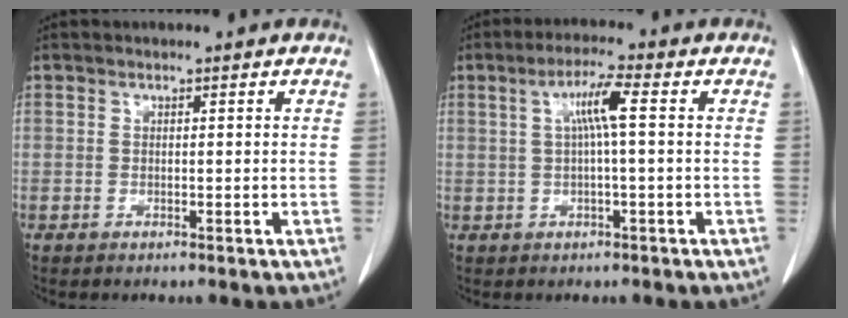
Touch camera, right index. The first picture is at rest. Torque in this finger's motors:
{"motor_torque": [0.61, 0.15, 0.32, 0.07]}